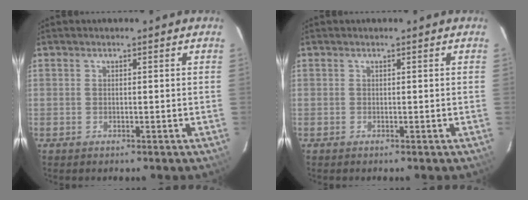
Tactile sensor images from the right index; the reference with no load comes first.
{"total": 0.0}